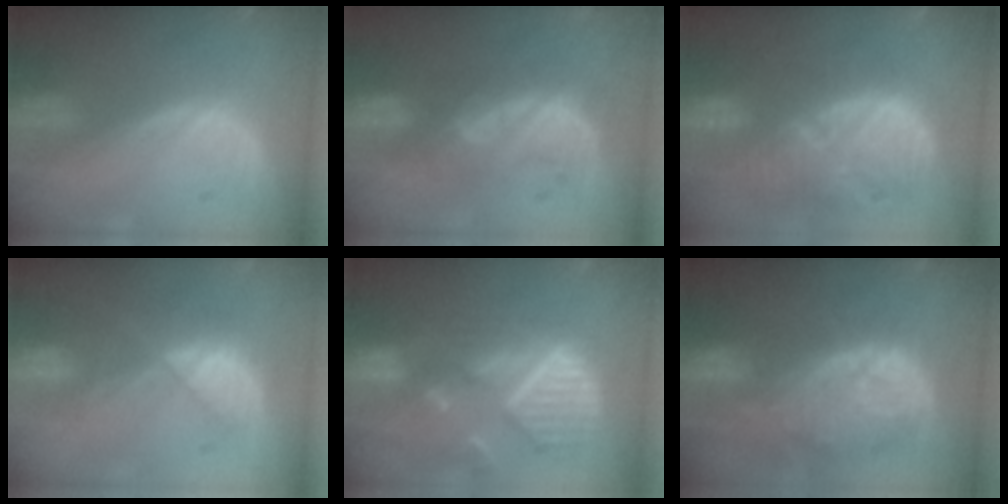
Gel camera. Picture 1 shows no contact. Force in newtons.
{"total": 7.6, "press": 7.1, "slide": 2.8}
{"total": 12.2, "press": 11.3, "slide": 4.5}
{"total": 8.0, "press": 7.1, "slide": 3.6}
{"total": 11.8, "press": 10.4, "slide": 5.6}
{"total": 12.5, "press": 11.1, "slide": 5.6}